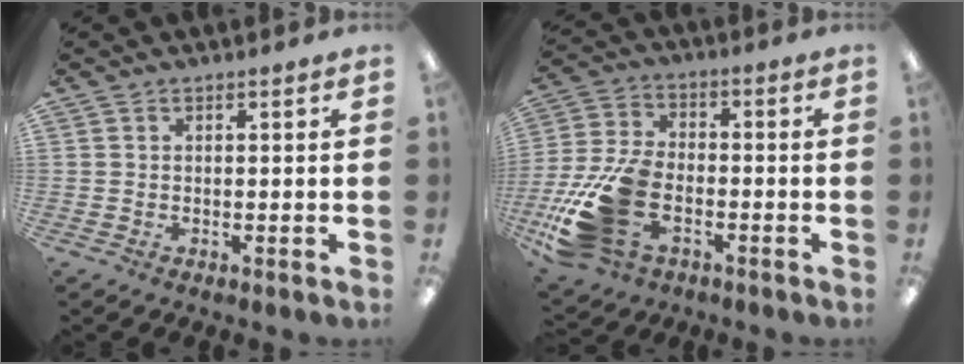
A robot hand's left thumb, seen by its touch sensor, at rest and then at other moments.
{"total": 18.0, "force": [-6.3, 11.5, 12.3], "torque": [-0.253, 0.034, -0.100]}